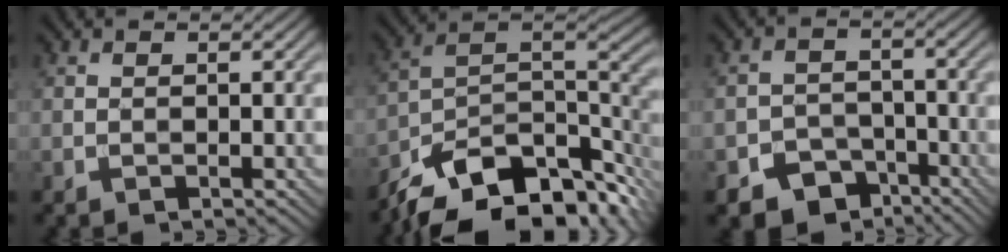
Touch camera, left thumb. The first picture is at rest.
{"total": 14.7, "force": [-9.1, 7.2, 9.1], "torque": [-0.190, -0.023, -0.140]}
{"total": 7.0, "force": [-4.8, 4.6, 2.0], "torque": [-0.024, -0.009, -0.077]}